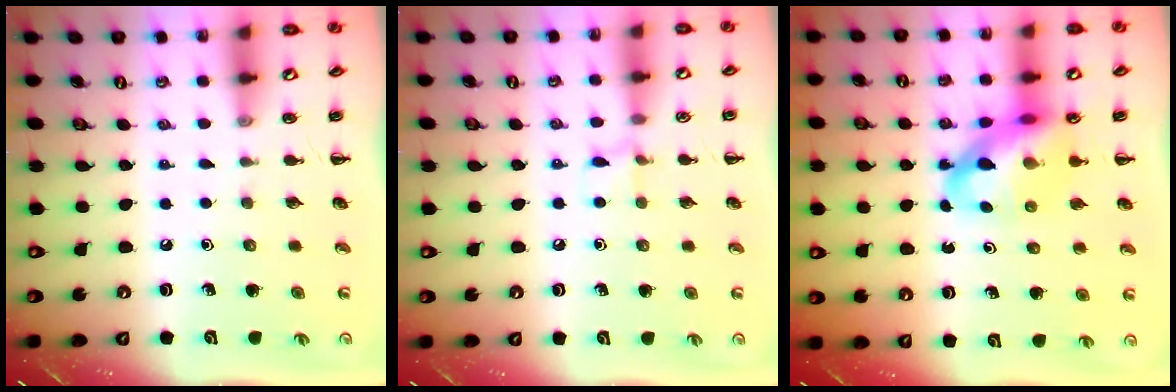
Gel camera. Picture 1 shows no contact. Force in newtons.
{"total": 5.6, "press": 5.3, "slide": 1.8}
{"total": 13.8, "press": 13.3, "slide": 3.6}